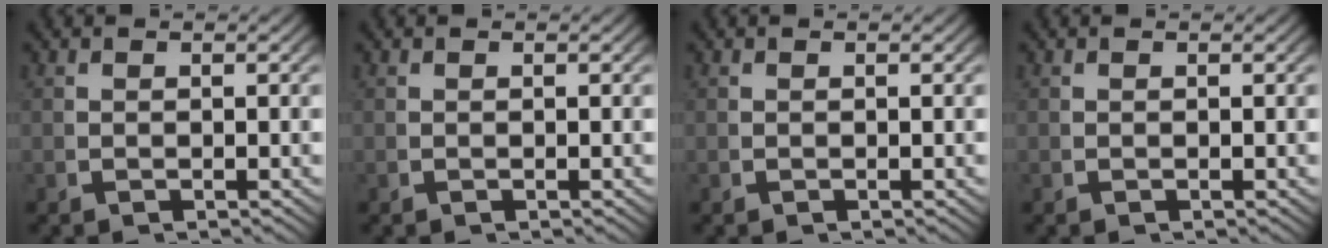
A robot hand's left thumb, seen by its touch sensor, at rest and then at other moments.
{"total": 0.0}
{"total": 0.0}
{"total": 0.0}